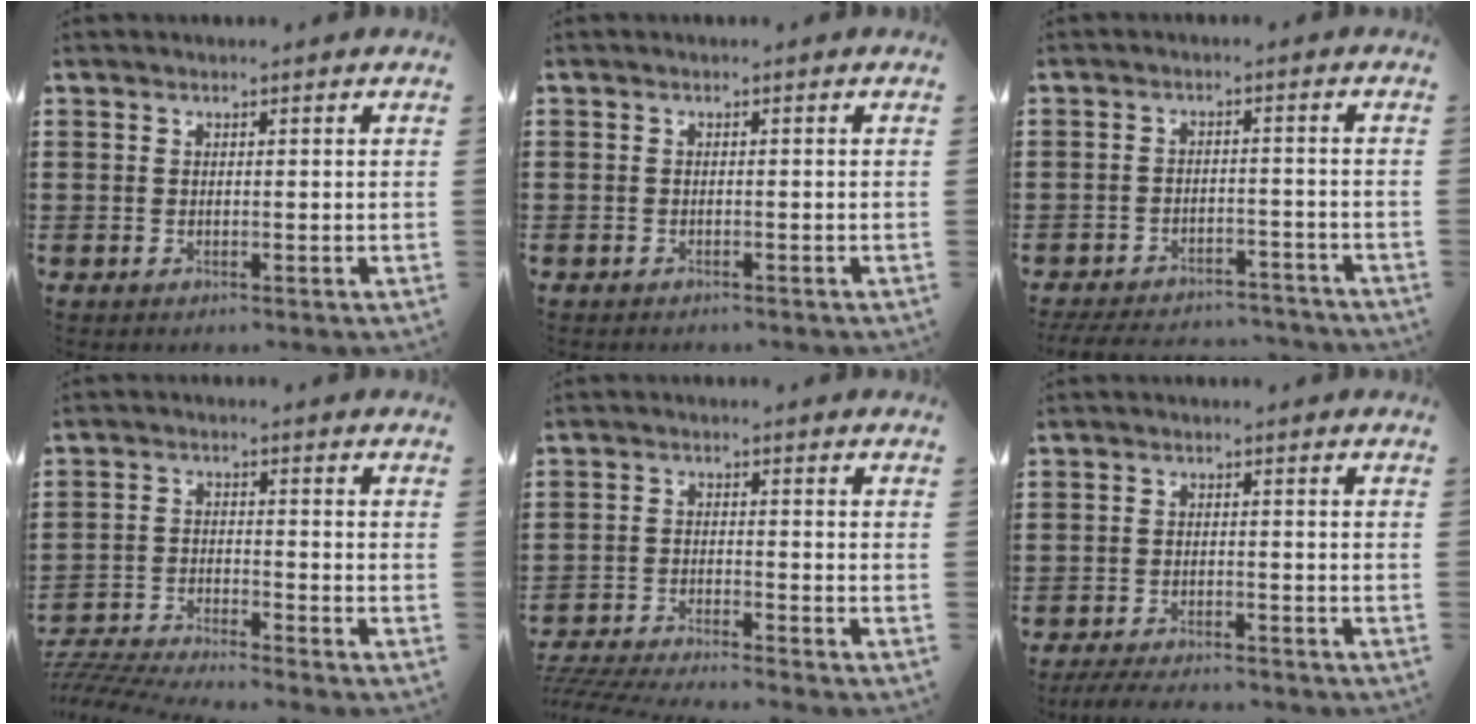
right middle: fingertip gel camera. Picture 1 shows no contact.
{"total": 0.5, "force": [-0.5, 0.1, 0.1], "torque": [-0.002, -0.002, -0.011]}
{"total": 4.6, "force": [-4.5, 0.7, 0.8], "torque": [-0.020, 0.005, -0.092]}
{"total": 5.0, "force": [-5.0, -0.2, 0.8], "torque": [-0.034, -0.012, -0.107]}
{"total": 4.2, "force": [-4.1, -0.3, 0.8], "torque": [-0.027, -0.012, -0.089]}
{"total": 3.3, "force": [-3.3, 0.3, 0.7], "torque": [-0.020, -0.001, -0.069]}